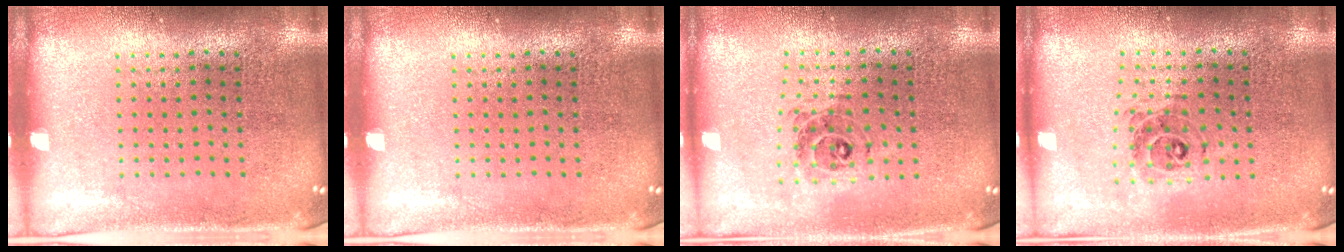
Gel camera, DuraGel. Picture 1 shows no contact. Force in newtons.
{"total": 0.0}
{"total": 0.8, "press": 0.8, "slide": 0.1}
{"total": 0.7, "press": 0.7, "slide": 0.1}